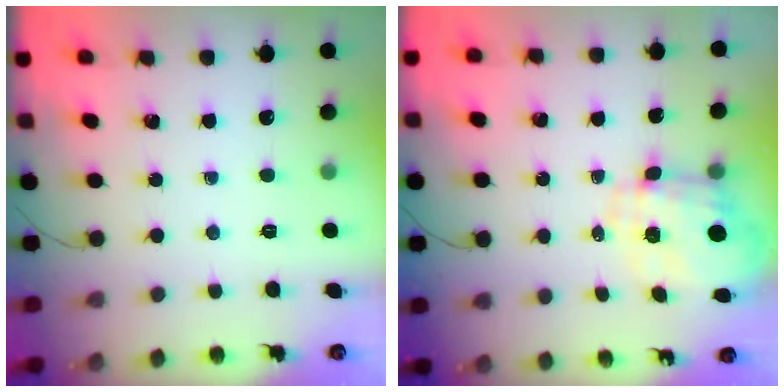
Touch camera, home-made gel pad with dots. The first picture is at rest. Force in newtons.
{"total": 3.6, "press": 3.3, "slide": 1.5}